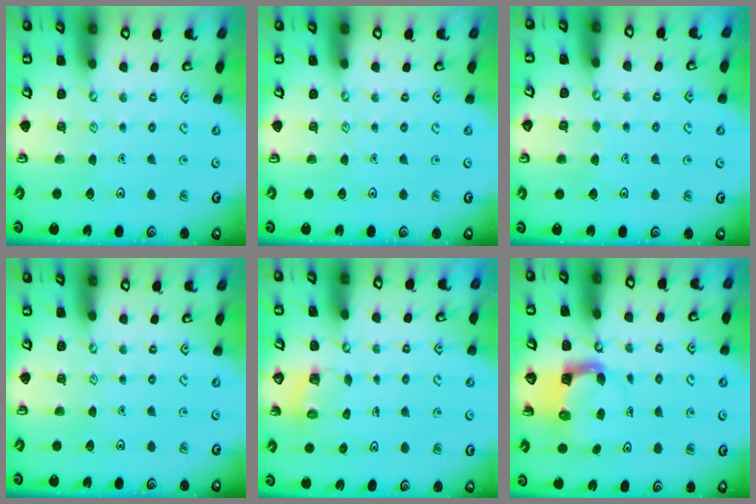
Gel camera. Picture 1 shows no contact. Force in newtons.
{"total": 0.0}
{"total": 3.6, "press": 3.6, "slide": 0.3}
{"total": 0.0}
{"total": 2.6, "press": 2.6, "slide": 0.3}
{"total": 4.0, "press": 3.9, "slide": 0.4}